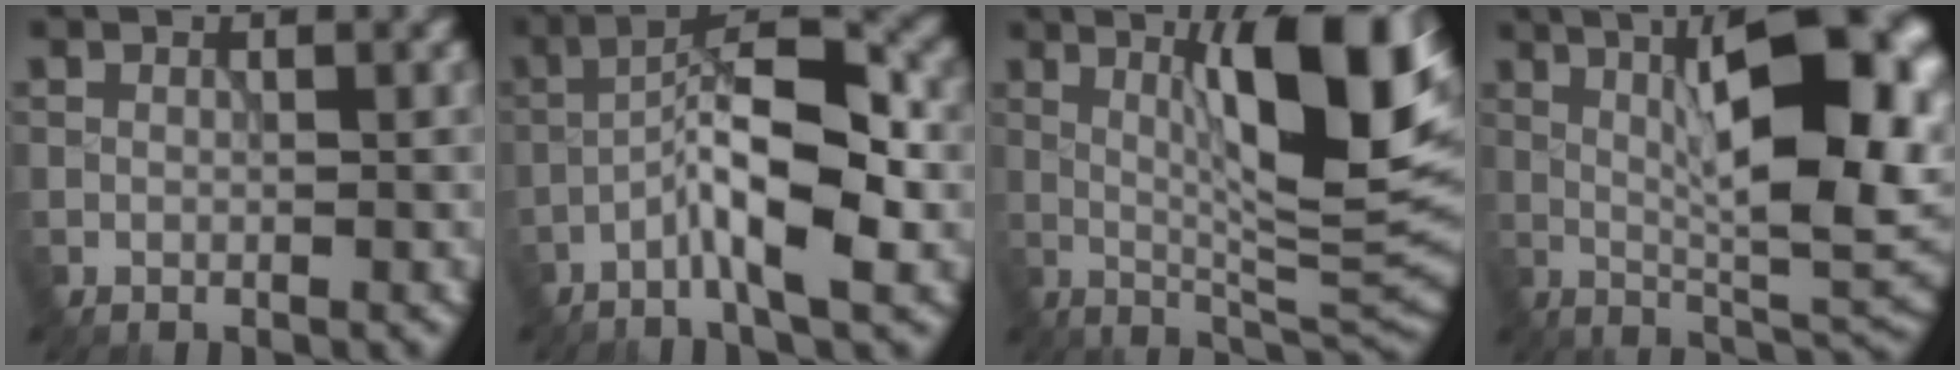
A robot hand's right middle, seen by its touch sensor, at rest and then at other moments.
{"total": 8.3, "force": [-2.8, 2.0, 7.5], "torque": [-0.120, 0.025, -0.058]}
{"total": 11.9, "force": [3.0, 2.5, 11.2], "torque": [-0.159, 0.001, 0.049]}
{"total": 14.2, "force": [2.5, 4.6, 13.2], "torque": [-0.171, 0.007, 0.032]}